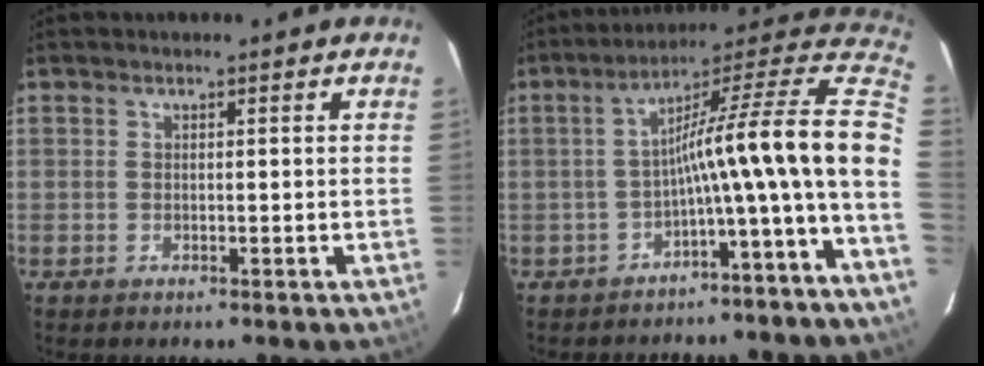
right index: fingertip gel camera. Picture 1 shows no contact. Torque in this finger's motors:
{"motor_torque": [1.16, -0.98, 0.79, 0.21]}